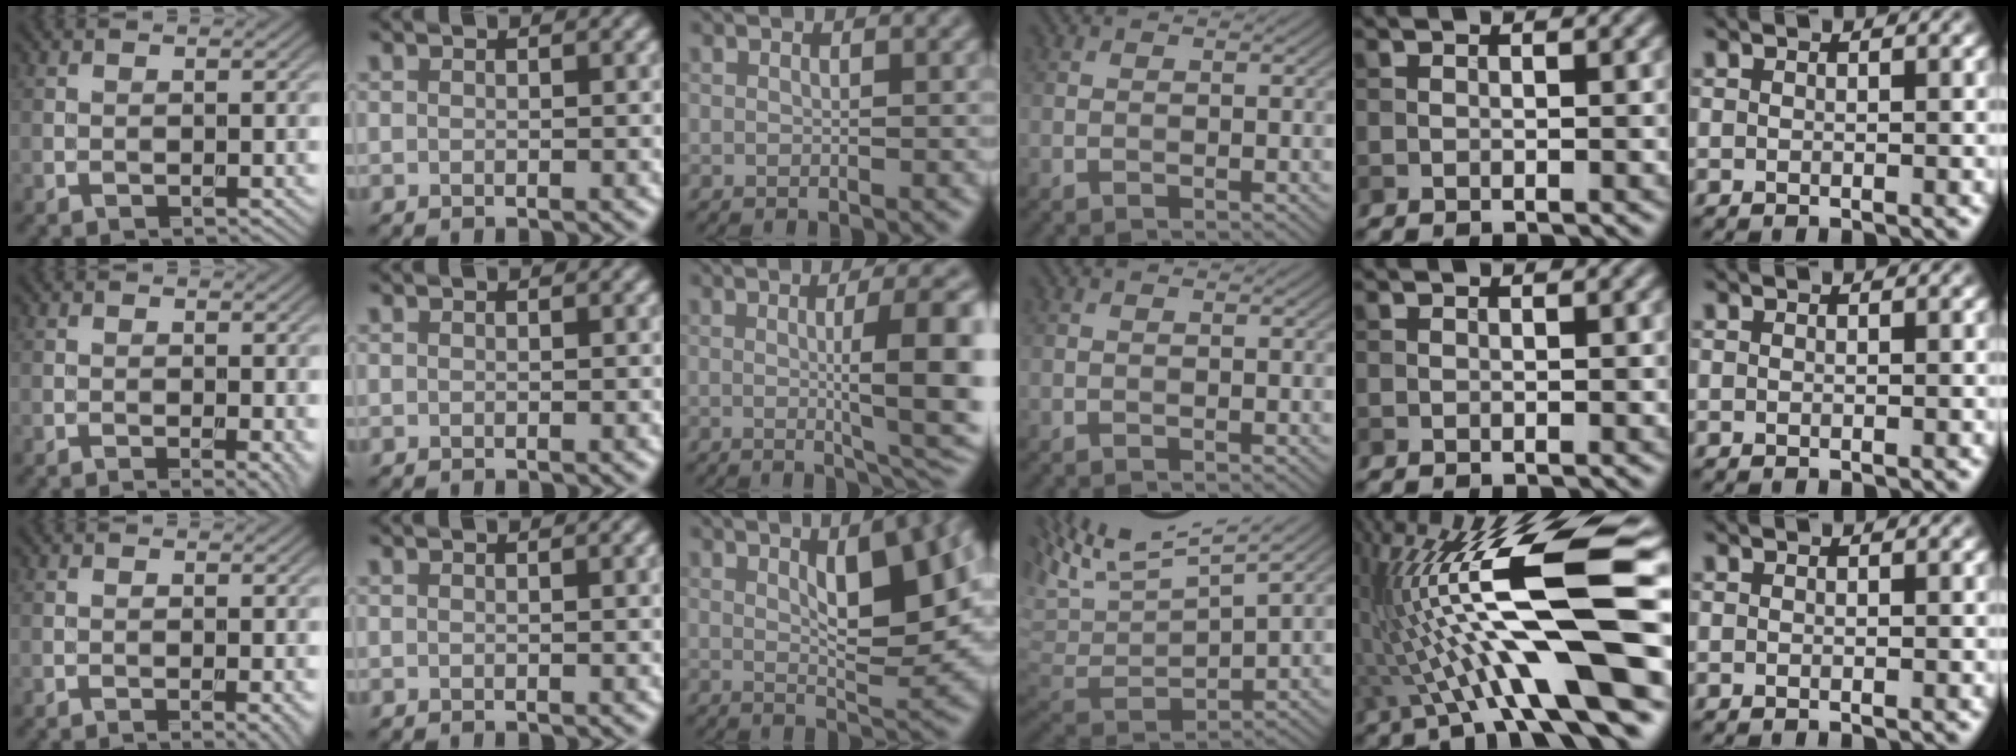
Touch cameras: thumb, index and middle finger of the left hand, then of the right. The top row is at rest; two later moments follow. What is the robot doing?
{"motion": "unscrew", "object": "dispenser bottle"}